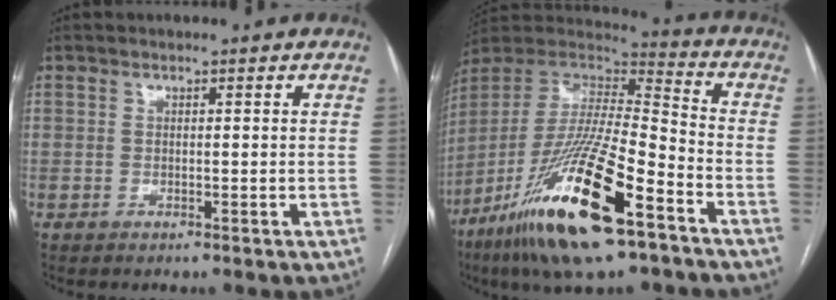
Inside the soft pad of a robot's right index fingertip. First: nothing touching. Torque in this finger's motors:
{"motor_torque": [1.05, -1.09, 0.62, 0.21]}